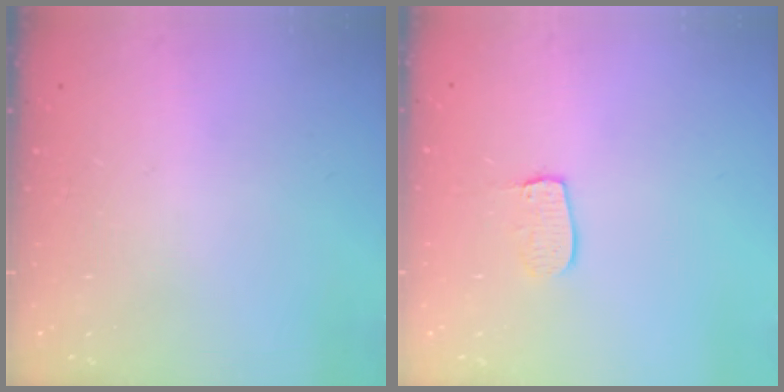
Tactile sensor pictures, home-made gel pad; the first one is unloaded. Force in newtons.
{"total": 6.6, "press": 6.6, "slide": 0.5}